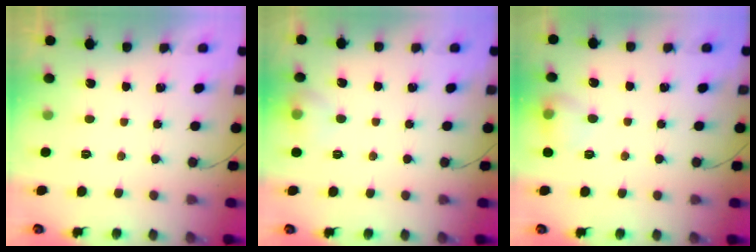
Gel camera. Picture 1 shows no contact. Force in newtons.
{"total": 7.1, "press": 7.0, "slide": 1.4}
{"total": 8.0, "press": 7.9, "slide": 1.4}